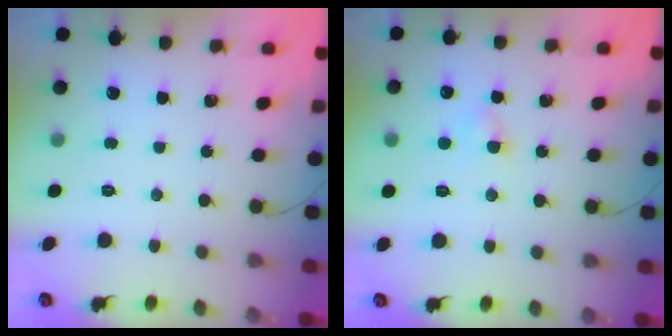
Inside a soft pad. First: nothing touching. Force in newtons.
{"total": 1.3, "press": 1.1, "slide": 0.7}